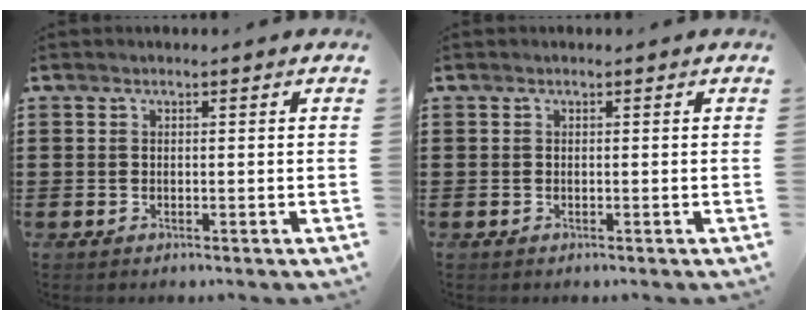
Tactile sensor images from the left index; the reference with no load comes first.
{"total": 0.0}